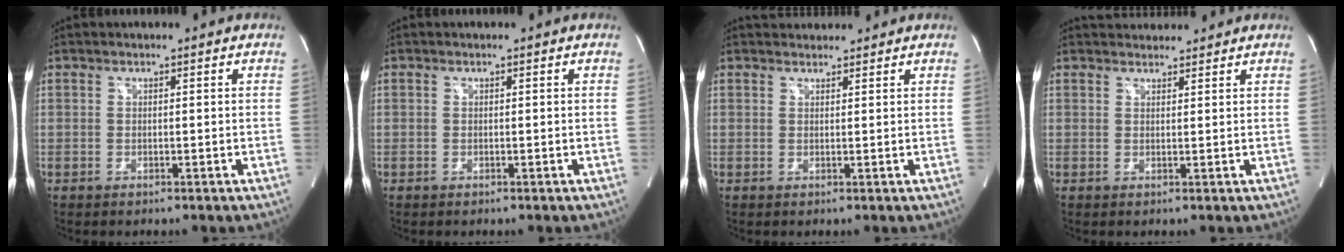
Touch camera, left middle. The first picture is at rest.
{"total": 0.0}
{"total": 3.3, "force": [3.1, 0.9, 0.4], "torque": [-0.006, 0.027, 0.049]}
{"total": 4.3, "force": [4.1, 1.2, 0.6], "torque": [-0.009, 0.027, 0.063]}